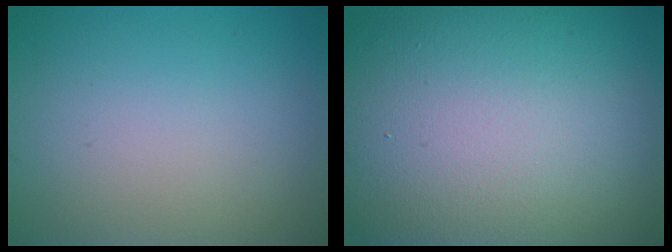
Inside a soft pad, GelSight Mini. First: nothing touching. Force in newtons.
{"total": 20.7, "press": 20.7, "slide": 1.2}